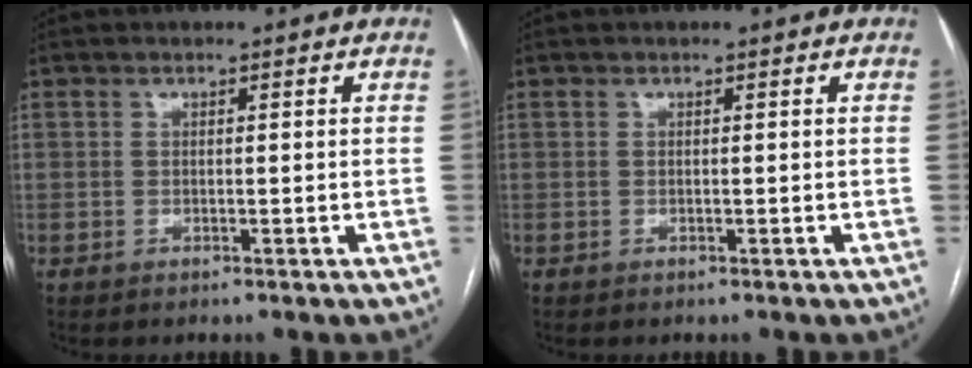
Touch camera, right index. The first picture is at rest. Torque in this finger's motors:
{"motor_torque": [0.00, 0.00, 0.00, 0.00]}